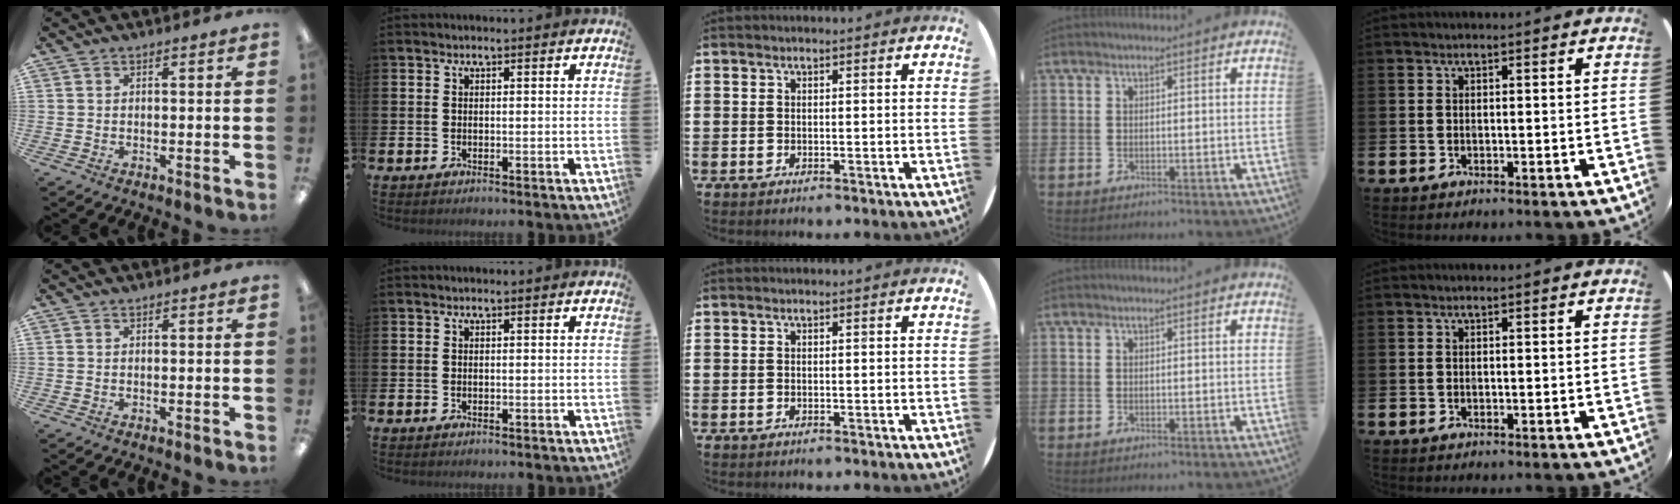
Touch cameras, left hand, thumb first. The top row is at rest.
{}